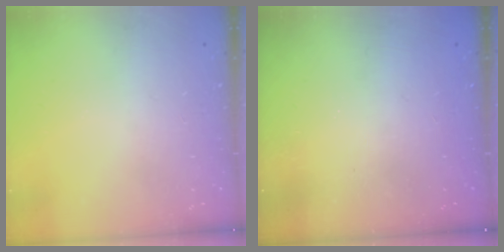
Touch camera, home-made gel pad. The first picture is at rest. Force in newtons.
{"total": 2.5, "press": 2.3, "slide": 0.8}